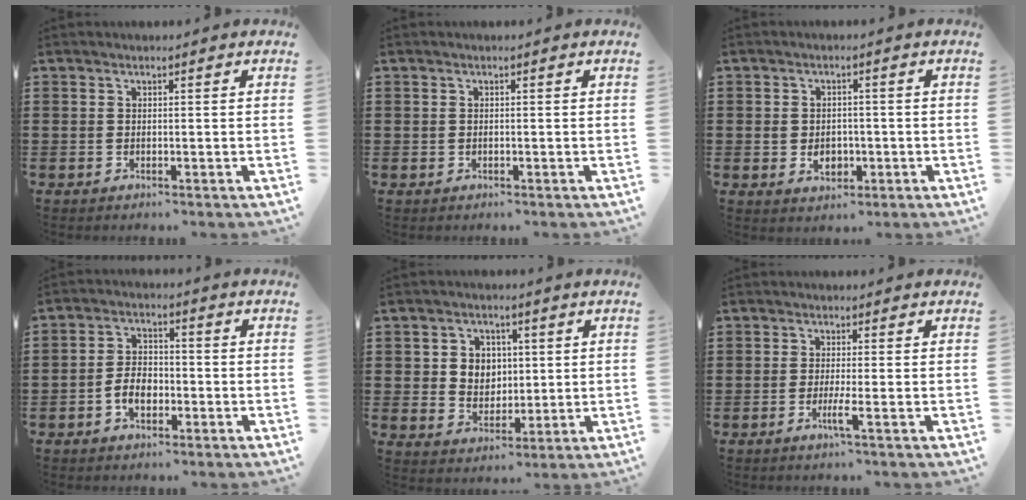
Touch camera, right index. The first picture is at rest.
{"total": 0.0}
{"total": 3.4, "force": [-0.6, 2.6, 2.1], "torque": [-0.039, 0.000, -0.015]}
{"total": 4.4, "force": [-1.8, 2.6, 3.2], "torque": [-0.074, -0.002, -0.036]}
{"total": 4.8, "force": [1.1, 4.4, 1.4], "torque": [-0.039, 0.012, 0.017]}
{"total": 2.9, "force": [-1.1, -0.3, 2.7], "torque": [-0.054, -0.015, -0.021]}